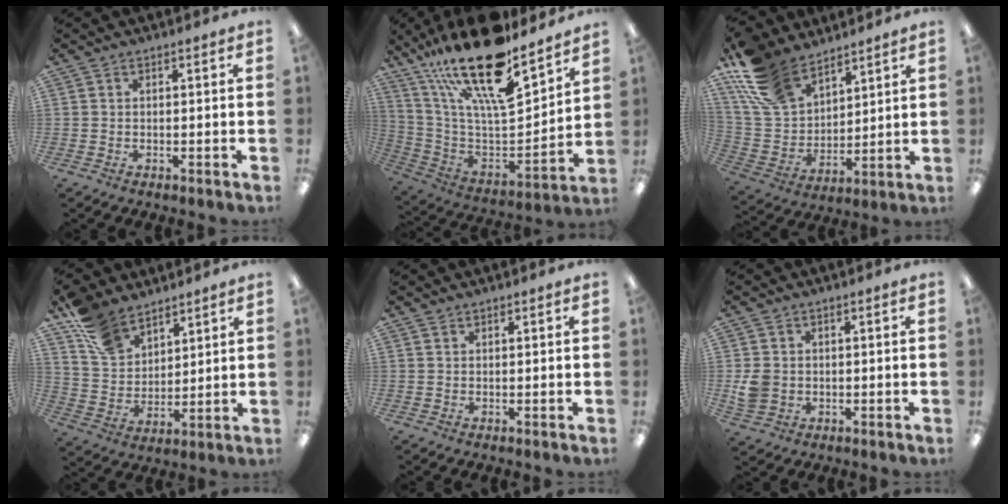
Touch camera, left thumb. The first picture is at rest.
{"total": 25.6, "force": [18.1, 7.7, 16.3], "torque": [-0.296, -0.126, 0.308]}
{"total": 17.5, "force": [12.6, 9.7, 7.5], "torque": [-0.176, -0.052, 0.244]}
{"total": 12.4, "force": [9.5, 7.1, 3.8], "torque": [-0.090, -0.046, 0.188]}
{"total": 0.6, "force": [0.5, 0.3, 0.1], "torque": [-0.003, 0.001, 0.009]}
{"total": 5.0, "force": [0.1, 4.4, 2.2], "torque": [-0.032, 0.002, 0.002]}